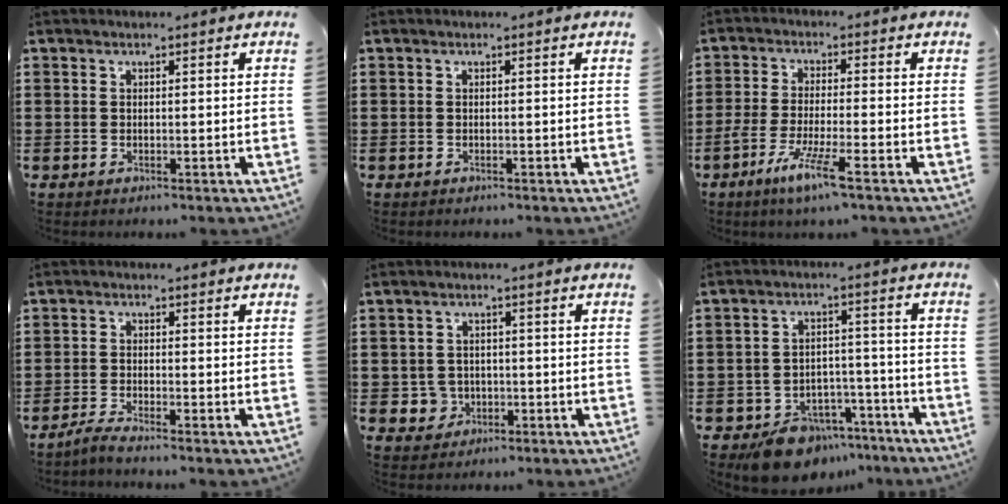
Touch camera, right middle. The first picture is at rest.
{"total": 0.0}
{"total": 6.6, "force": [-4.3, 0.1, 5.0], "torque": [-0.108, -0.015, -0.084]}
{"total": 2.2, "force": [-2.0, -0.3, 0.9], "torque": [-0.024, -0.001, -0.041]}
{"total": 2.9, "force": [-0.8, 2.7, 0.5], "torque": [-0.022, 0.001, -0.016]}
{"total": 8.1, "force": [-6.9, 3.8, 1.8], "torque": [-0.030, 0.037, -0.125]}